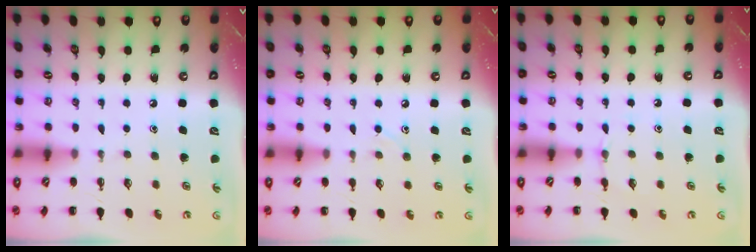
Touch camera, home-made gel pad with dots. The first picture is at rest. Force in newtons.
{"total": 6.1, "press": 5.8, "slide": 2.1}
{"total": 3.9, "press": 3.6, "slide": 1.4}